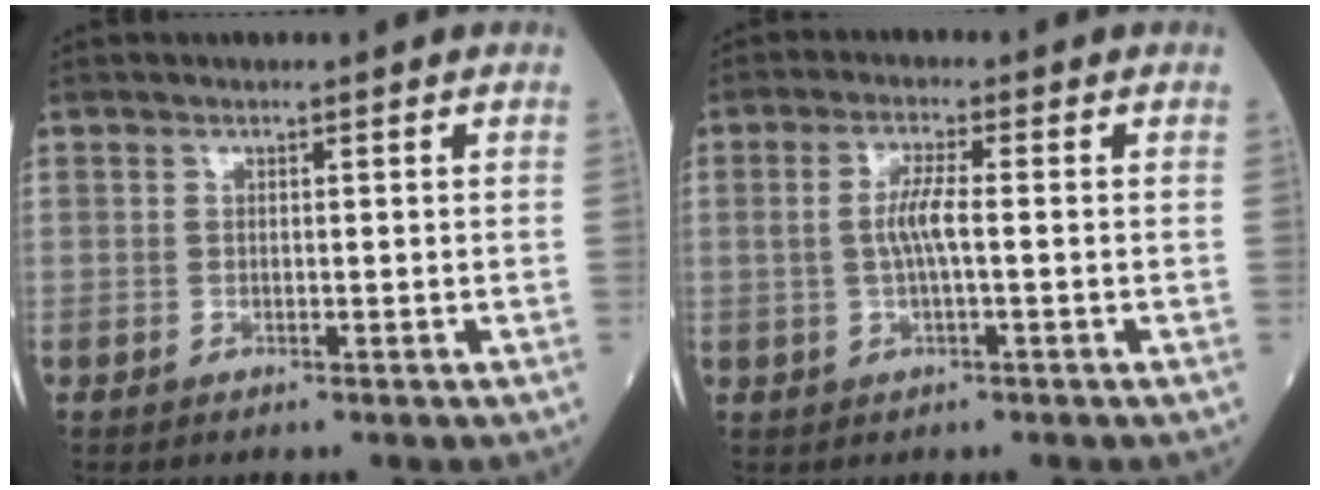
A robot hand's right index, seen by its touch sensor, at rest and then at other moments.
{"total": 4.0, "force": [-0.1, 0.4, 3.9], "torque": [-0.084, 0.003, -0.002]}